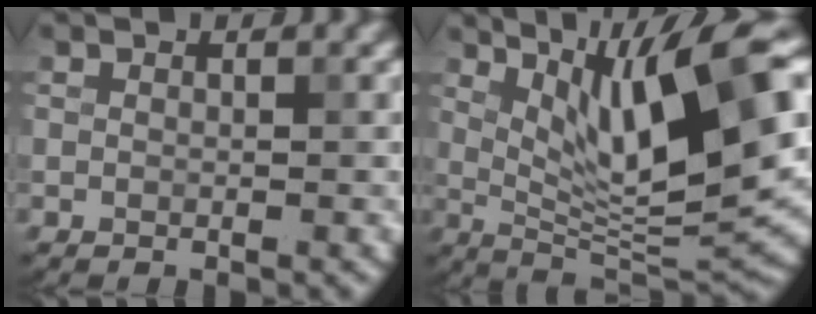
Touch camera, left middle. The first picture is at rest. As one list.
[{"total": 12.3, "force": [4.0, 2.8, 11.3], "torque": [-0.170, 0.002, 0.075]}]